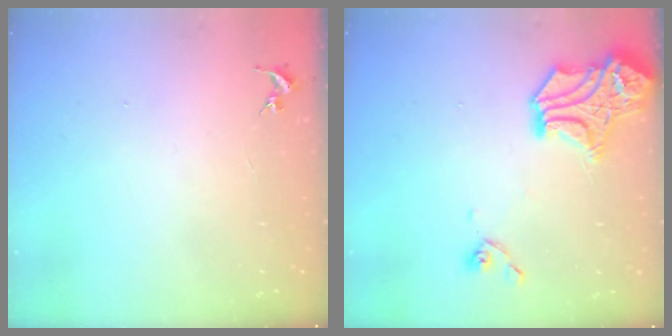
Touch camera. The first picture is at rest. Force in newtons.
{"total": 17.1, "press": 17.0, "slide": 1.5}